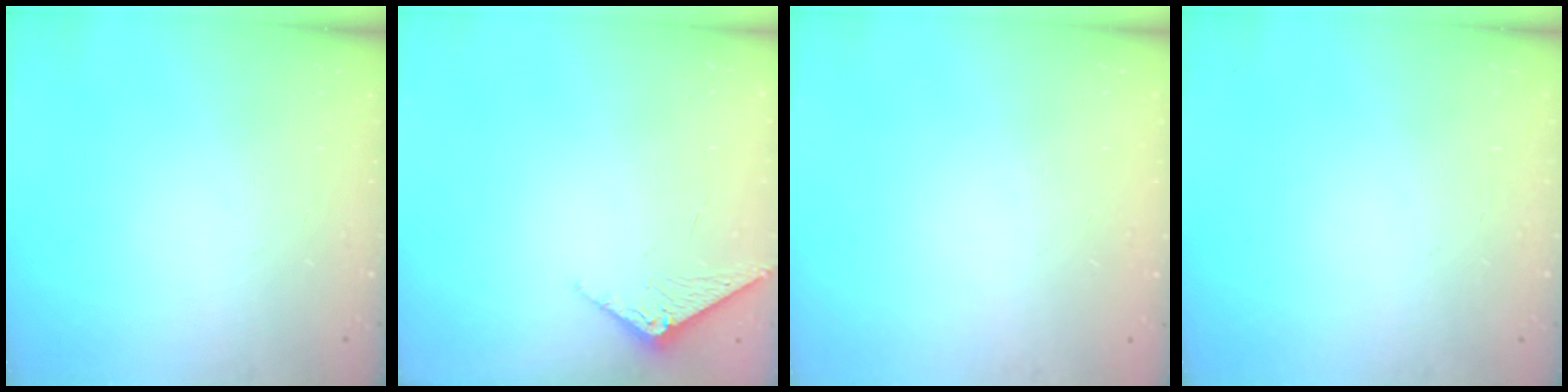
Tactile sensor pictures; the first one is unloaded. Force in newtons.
{"total": 2.4, "press": 2.4, "slide": 0.3}
{"total": 0.0}
{"total": 0.0}